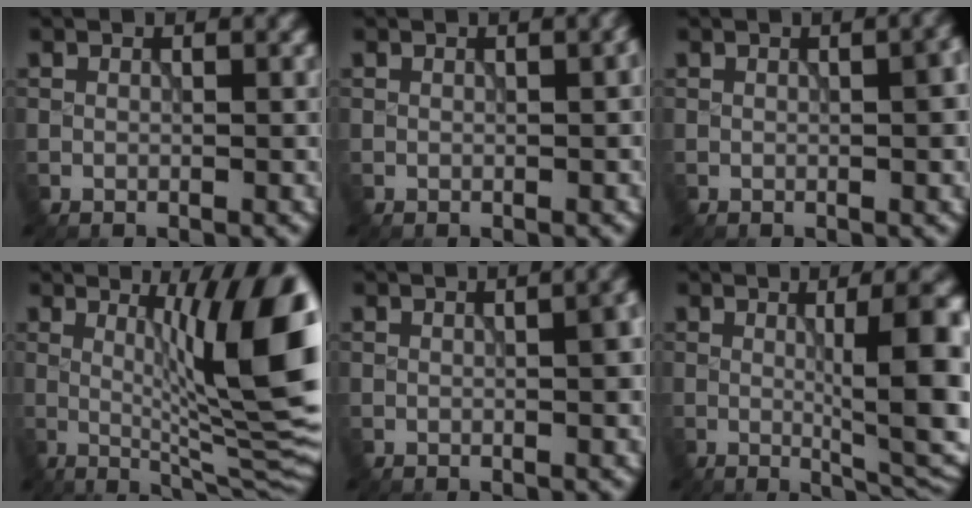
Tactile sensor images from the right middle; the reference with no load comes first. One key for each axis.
{"total": 1.5, "fx": 0.1, "fy": 0.6, "fz": 1.4, "tx": -0.010, "ty": -0.003, "tz": 0.010}
{"total": 3.1, "fx": 0.1, "fy": 1.0, "fz": 3.0, "tx": -0.027, "ty": 0.003, "tz": 0.008}
{"total": 12.6, "fx": 2.4, "fy": 2.6, "fz": 12.1, "tx": -0.154, "ty": -0.008, "tz": 0.040}
{"total": 3.6, "fx": 0.1, "fy": 1.2, "fz": 3.4, "tx": -0.029, "ty": 0.004, "tz": 0.008}
{"total": 10.1, "fx": 0.5, "fy": 2.4, "fz": 9.8, "tx": -0.113, "ty": -0.001, "tz": 0.013}